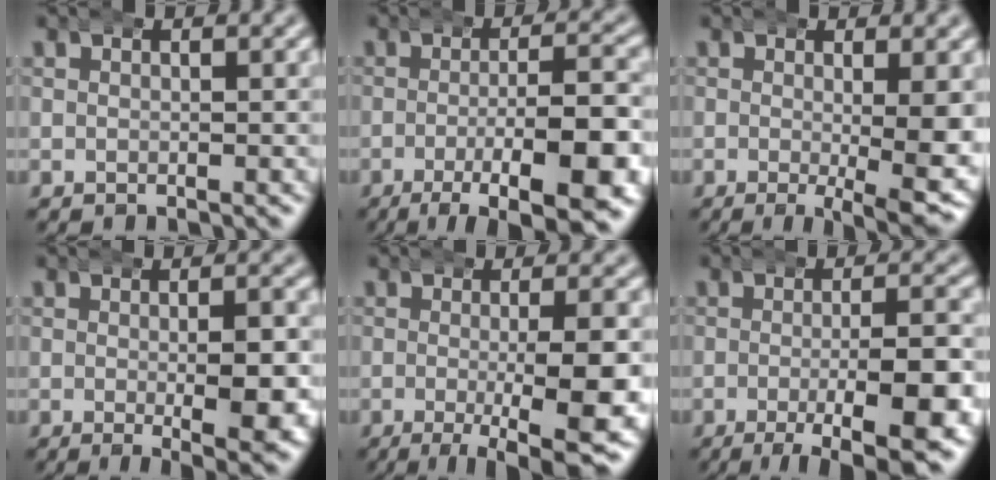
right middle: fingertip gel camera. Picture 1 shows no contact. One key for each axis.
{"total": 10.9, "fx": -6.6, "fy": 2.7, "fz": 8.3, "tx": -0.117, "ty": -0.027, "tz": -0.084}
{"total": 7.1, "fx": -2.5, "fy": 1.7, "fz": 6.5, "tx": -0.088, "ty": -0.017, "tz": -0.035}
{"total": 6.9, "fx": -1.7, "fy": 2.1, "fz": 6.3, "tx": -0.085, "ty": -0.007, "tz": -0.023}
{"total": 9.3, "fx": -4.6, "fy": 2.1, "fz": 7.8, "tx": -0.107, "ty": -0.022, "tz": -0.062}
{"total": 10.0, "fx": -5.7, "fy": 2.5, "fz": 7.8, "tx": -0.102, "ty": -0.022, "tz": -0.077}